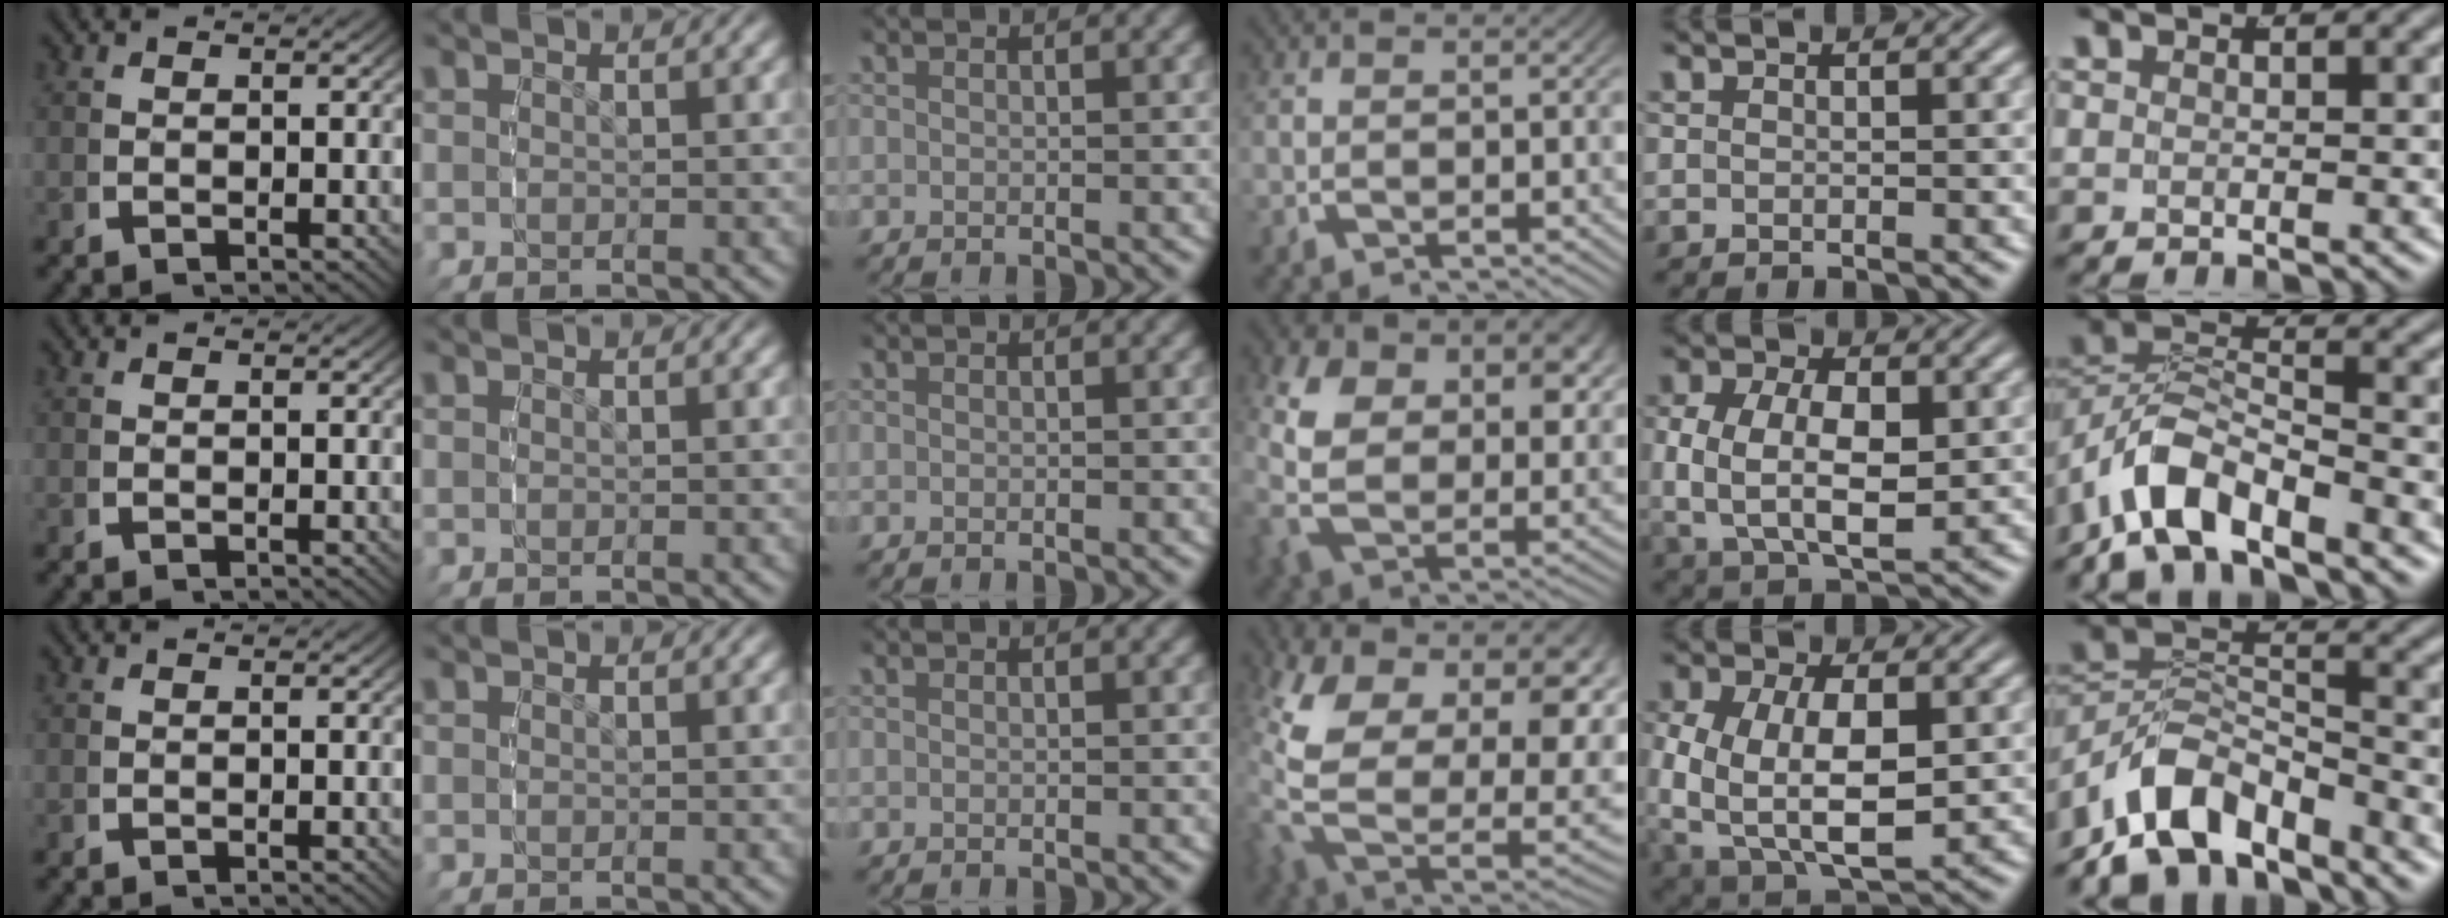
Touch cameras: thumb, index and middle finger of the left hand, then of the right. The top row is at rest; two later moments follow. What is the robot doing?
{"motion": "grasp_and_lifting", "object": "backpack"}